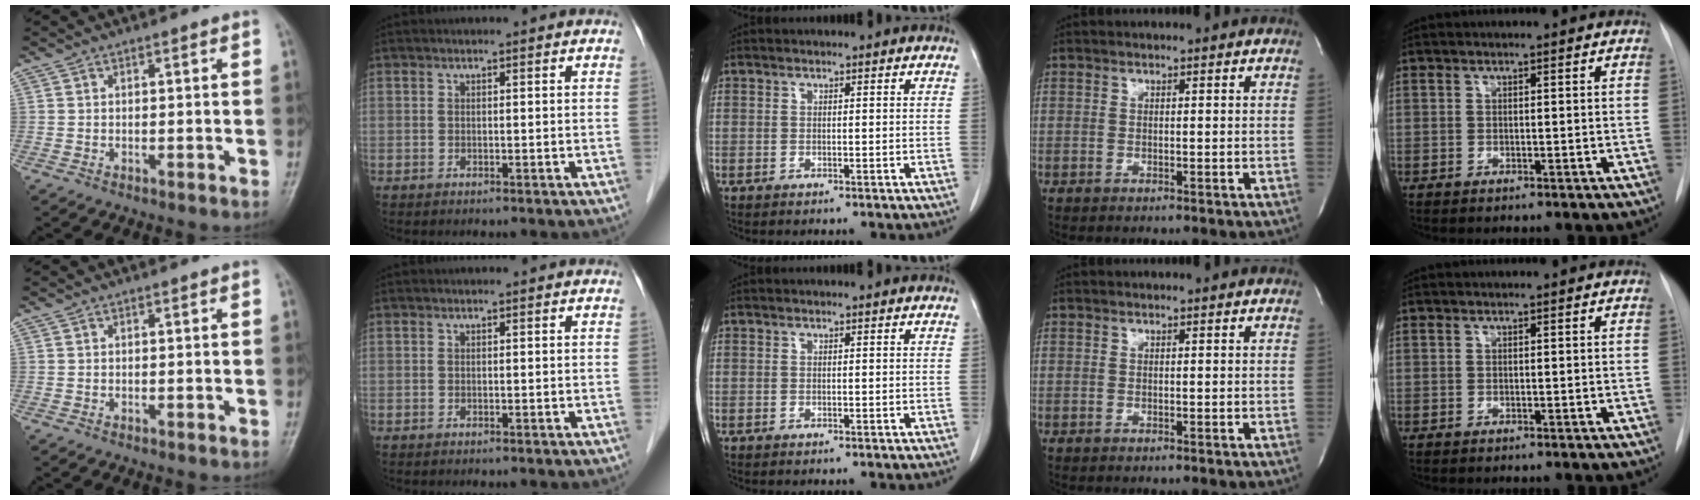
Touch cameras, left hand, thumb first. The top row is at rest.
{}